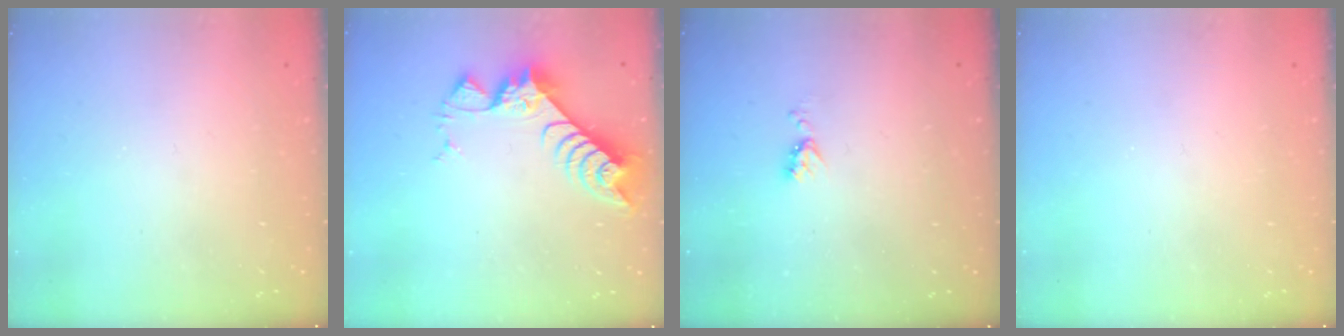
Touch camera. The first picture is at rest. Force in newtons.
{"total": 8.4, "press": 8.4, "slide": 0.8}
{"total": 4.3, "press": 4.3, "slide": 0.7}
{"total": 0.0}